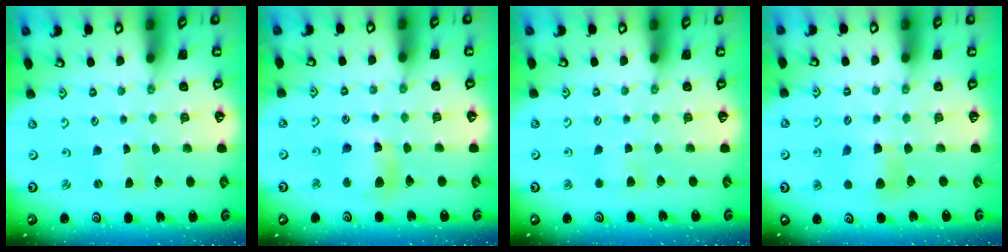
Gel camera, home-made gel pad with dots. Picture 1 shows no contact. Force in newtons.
{"total": 10.7, "press": 10.6, "slide": 1.3}
{"total": 3.3, "press": 3.3, "slide": 0.5}
{"total": 5.8, "press": 5.8, "slide": 0.4}